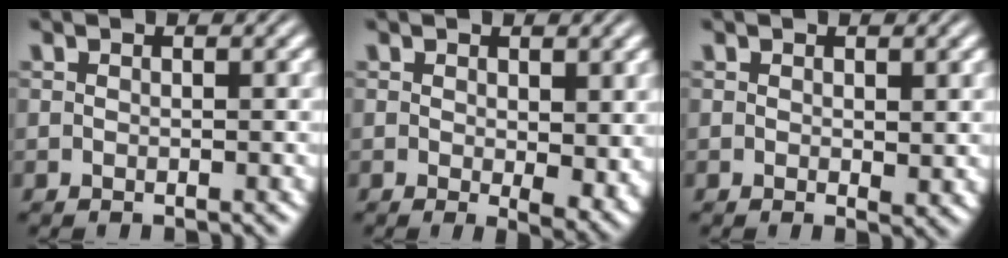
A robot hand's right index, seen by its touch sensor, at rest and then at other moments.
{"total": 2.2, "force": [0.2, 0.7, 2.1], "torque": [-0.026, -0.019, 0.009]}
{"total": 0.6, "force": [0.3, 0.3, 0.5], "torque": [-0.006, -0.009, 0.009]}